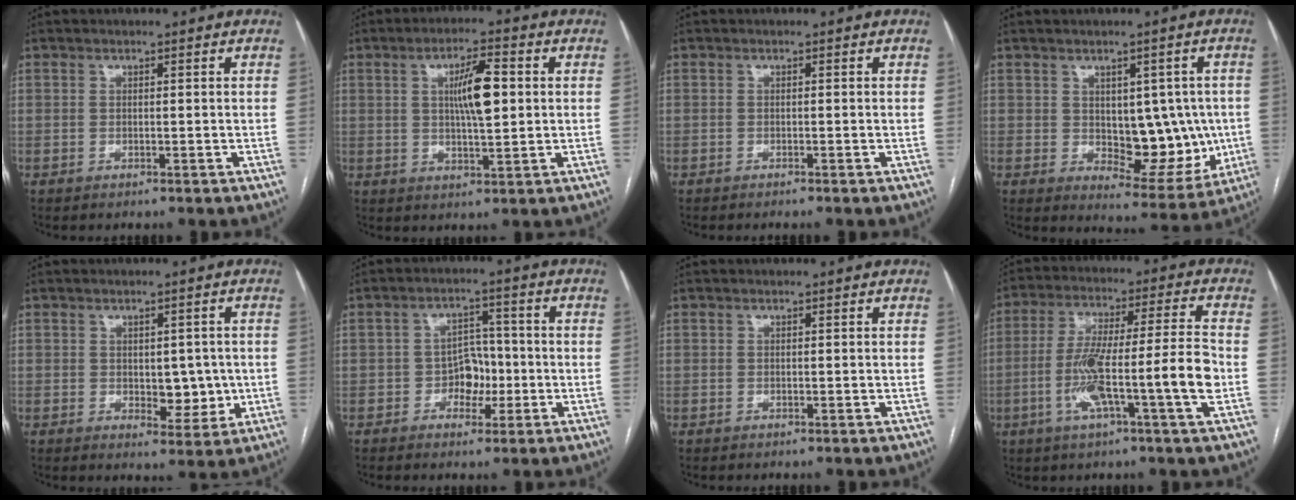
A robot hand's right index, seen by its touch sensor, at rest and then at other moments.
{"total": 7.4, "force": [1.2, 1.3, 7.2], "torque": [-0.125, 0.008, 0.023]}
{"total": 1.1, "force": [-0.9, -0.3, 0.4], "torque": [-0.005, 0.004, -0.014]}
{"total": 10.8, "force": [-0.2, 5.9, 9.1], "torque": [-0.100, 0.005, 0.019]}
{"total": 5.5, "force": [-0.2, 3.1, 4.5], "torque": [-0.051, -0.002, 0.006]}
{"total": 4.7, "force": [-1.4, 3.4, 3.0], "torque": [-0.040, 0.013, -0.023]}
{"total": 0.0}
{"total": 13.9, "force": [-3.8, -0.3, 13.4], "torque": [-0.241, 0.008, -0.070]}